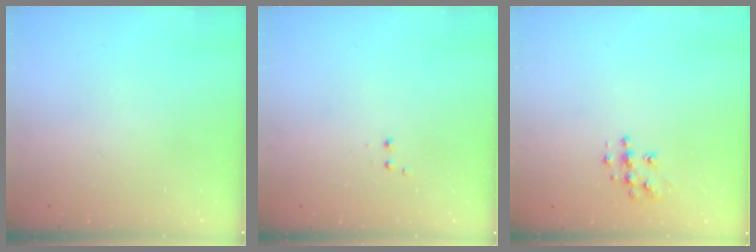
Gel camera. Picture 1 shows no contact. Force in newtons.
{"total": 1.9, "press": 1.8, "slide": 0.5}
{"total": 8.6, "press": 8.6, "slide": 0.4}